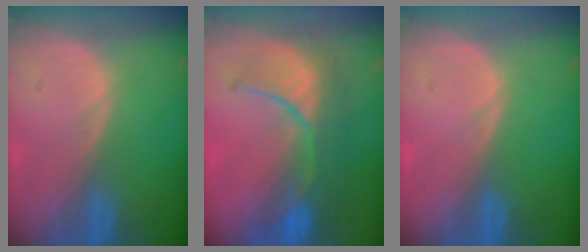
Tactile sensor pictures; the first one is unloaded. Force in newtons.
{"total": 10.4, "press": 9.2, "slide": 5.0}
{"total": 0.0}